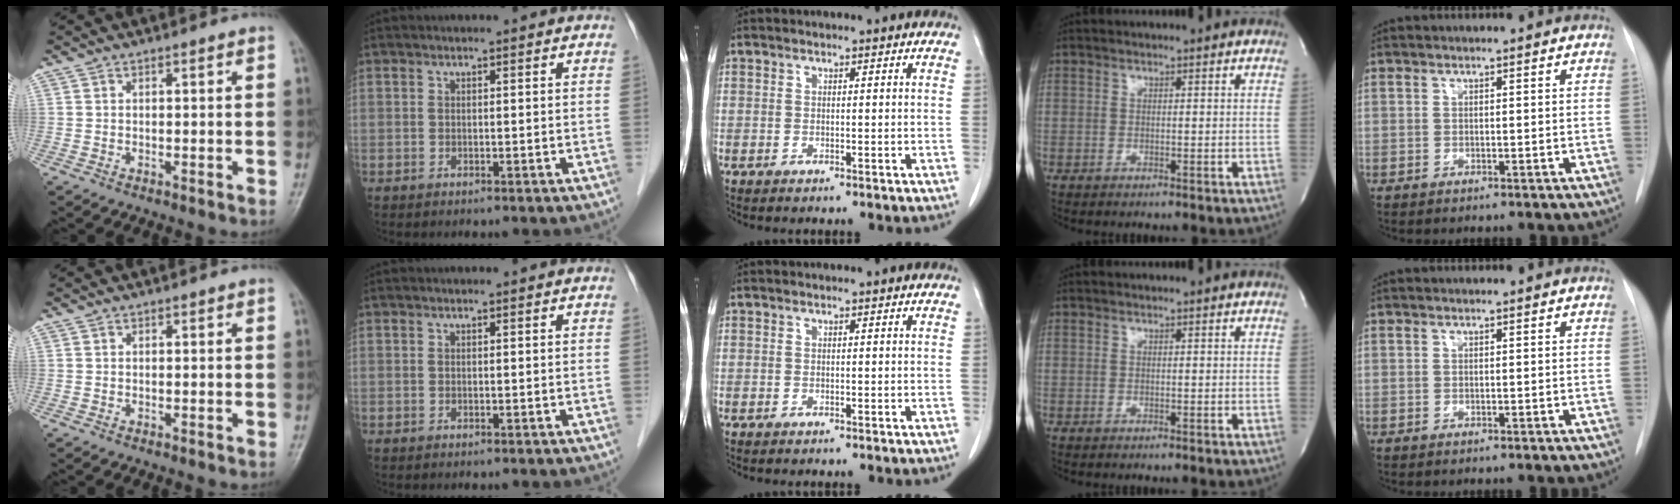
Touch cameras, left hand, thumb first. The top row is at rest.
{}